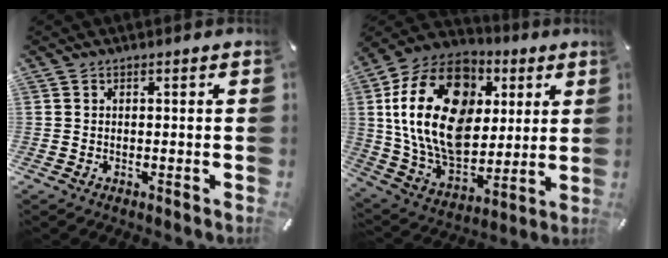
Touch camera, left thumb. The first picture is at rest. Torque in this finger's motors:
{"motor_torque": [2.37, 2.31, 1.71, -1.05, 1.06]}